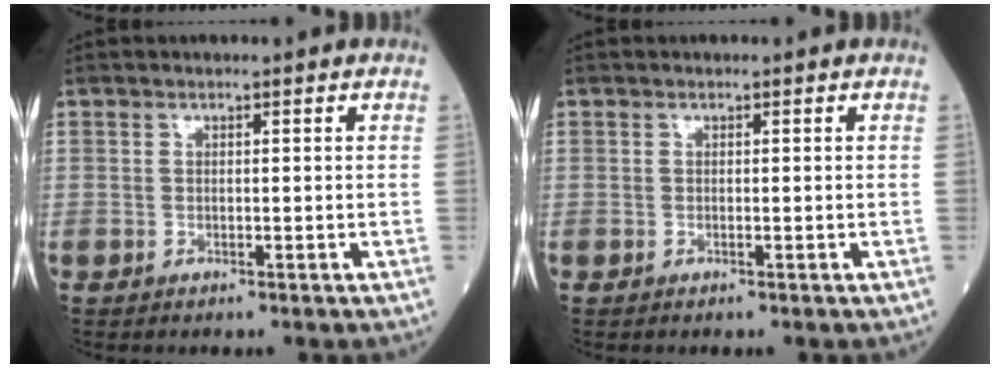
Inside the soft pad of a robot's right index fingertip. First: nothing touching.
{"total": 0.0}